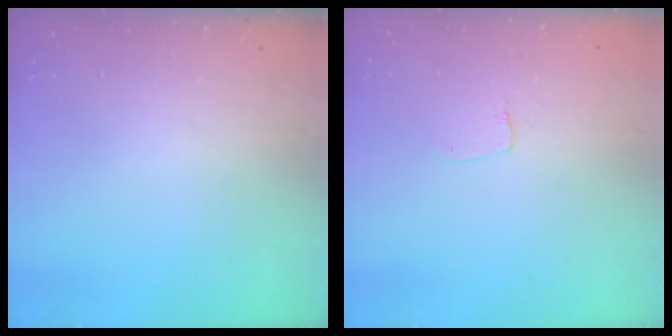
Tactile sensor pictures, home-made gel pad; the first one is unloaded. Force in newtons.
{"total": 2.6, "press": 2.6, "slide": 0.1}